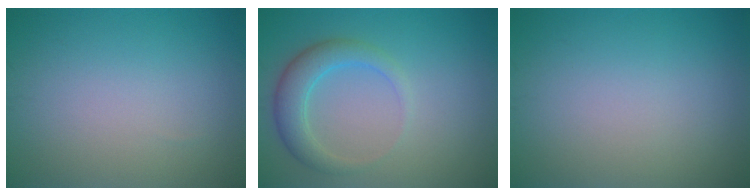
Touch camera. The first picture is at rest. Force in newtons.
{"total": 3.5, "press": 3.5, "slide": 0.1}
{"total": 0.0}